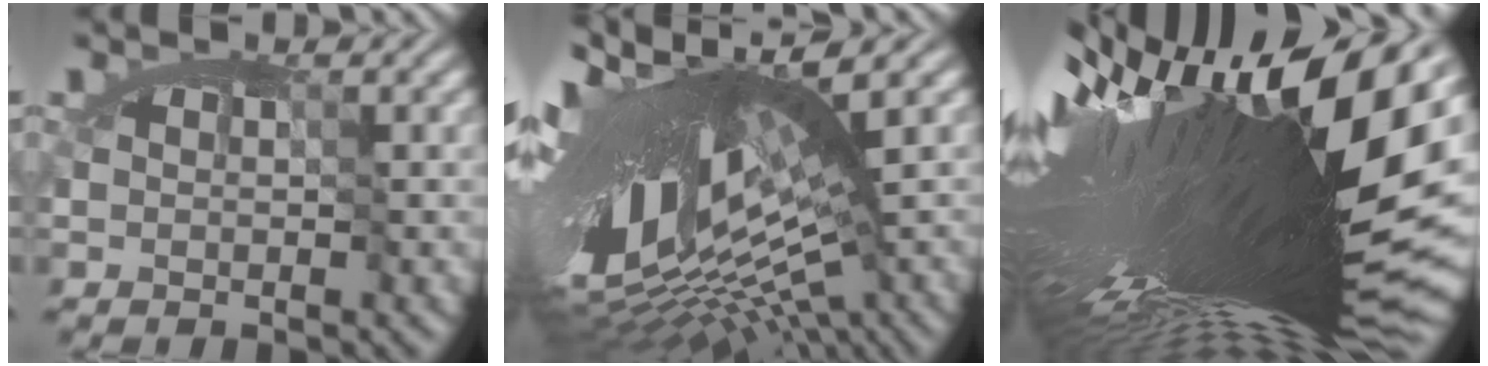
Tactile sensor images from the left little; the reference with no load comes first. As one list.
[{"total": 16.3, "force": [-2.2, 5.6, 15.2], "torque": [-0.268, -0.017, -0.032]}, {"total": 18.9, "force": [1.2, 4.6, 18.3], "torque": [-0.313, -0.027, 0.026]}]